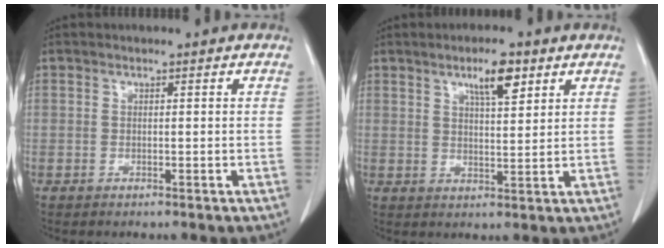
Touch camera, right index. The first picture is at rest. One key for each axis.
{"total": 5.6, "fx": 3.2, "fy": 1.2, "fz": 4.4, "tx": -0.075, "ty": 0.001, "tz": 0.053}